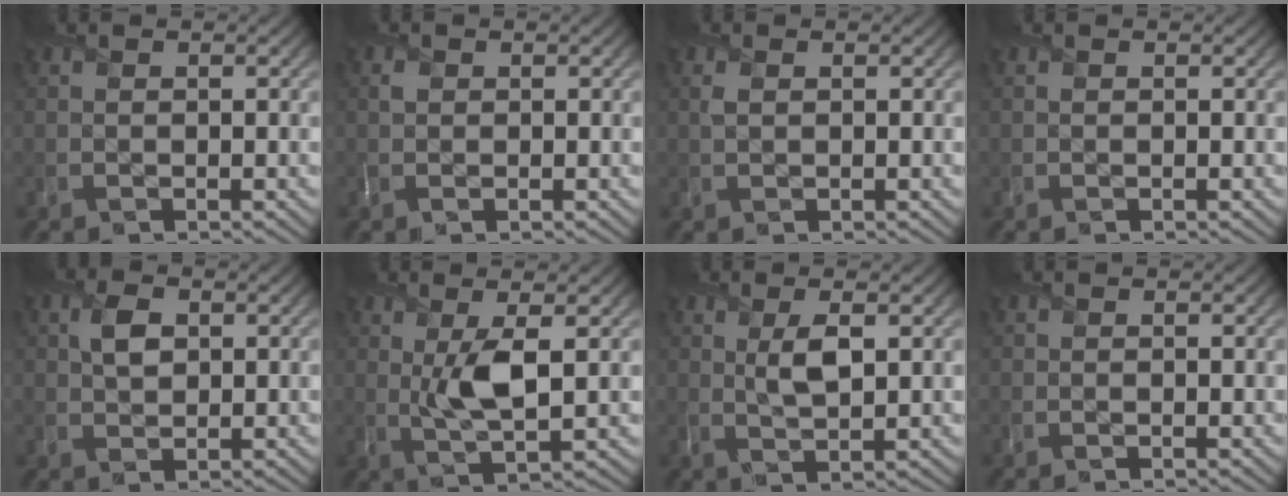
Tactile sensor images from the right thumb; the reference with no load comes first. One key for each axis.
{"total": 1.1, "fx": 0.1, "fy": 1.0, "fz": 0.4, "tx": -0.009, "ty": -0.001, "tz": 0.000}
{"total": 1.0, "fx": 0.4, "fy": 0.6, "fz": 0.6, "tx": -0.018, "ty": 0.000, "tz": 0.007}
{"total": 0.0}
{"total": 2.8, "fx": 0.9, "fy": 1.9, "fz": 1.9, "tx": -0.041, "ty": 0.002, "tz": 0.015}
{"total": 5.1, "fx": 1.2, "fy": 1.4, "fz": 4.7, "tx": -0.094, "ty": -0.002, "tz": 0.025}
{"total": 3.3, "fx": 1.4, "fy": 0.9, "fz": 2.8, "tx": -0.056, "ty": -0.001, "tz": 0.028}
{"total": 0.0}